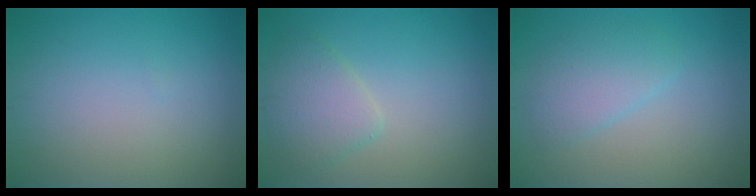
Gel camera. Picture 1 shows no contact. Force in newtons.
{"total": 3.0, "press": 3.0, "slide": 0.2}
{"total": 2.8, "press": 2.7, "slide": 0.2}